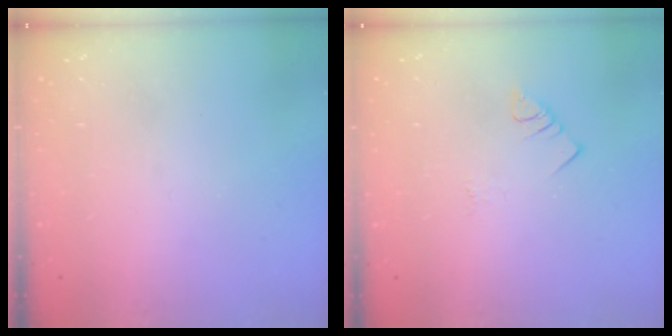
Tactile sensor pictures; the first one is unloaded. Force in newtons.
{"total": 2.4, "press": 2.3, "slide": 0.4}